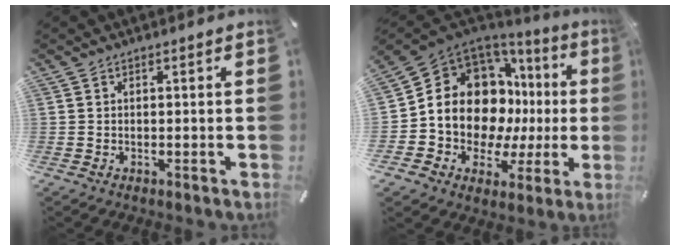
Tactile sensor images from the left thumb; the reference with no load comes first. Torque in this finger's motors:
{"motor_torque": [0.59, 2.50, 1.71, 0.99, 0.27]}